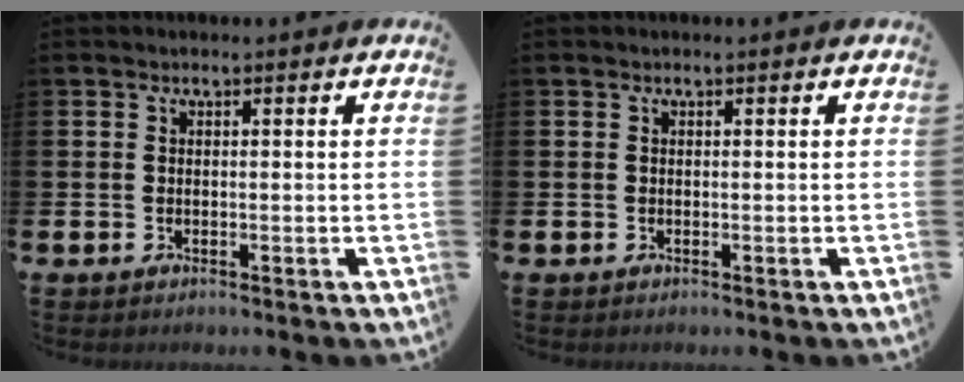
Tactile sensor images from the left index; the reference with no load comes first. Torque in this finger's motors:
{"motor_torque": [0.00, 0.00, 0.00, 0.02]}